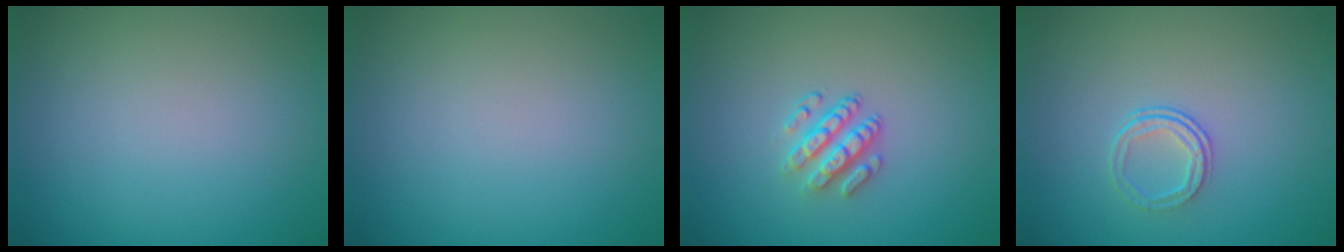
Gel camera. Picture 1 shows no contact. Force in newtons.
{"total": 0.0}
{"total": 2.3, "press": 1.9, "slide": 1.4}
{"total": 1.7, "press": 1.1, "slide": 1.4}